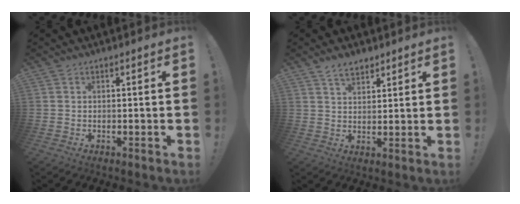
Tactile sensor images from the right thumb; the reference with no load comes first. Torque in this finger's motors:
{"motor_torque": [-0.12, 0.70, 0.73, 0.31, -0.01]}